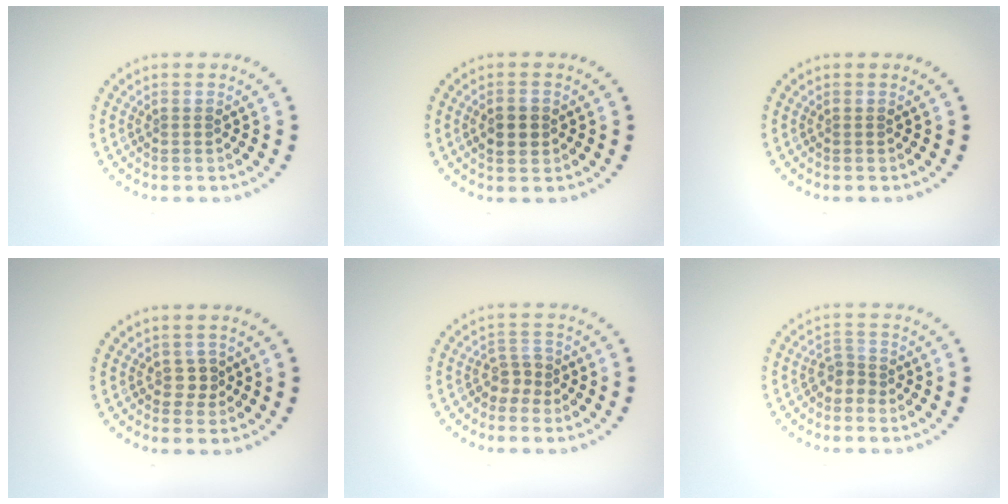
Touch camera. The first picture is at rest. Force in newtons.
{"total": 2.5, "press": 2.5, "slide": 0.2}
{"total": 0.0}
{"total": 1.1, "press": 0.9, "slide": 0.6}
{"total": 1.9, "press": 1.3, "slide": 1.4}
{"total": 1.8, "press": 1.2, "slide": 1.3}